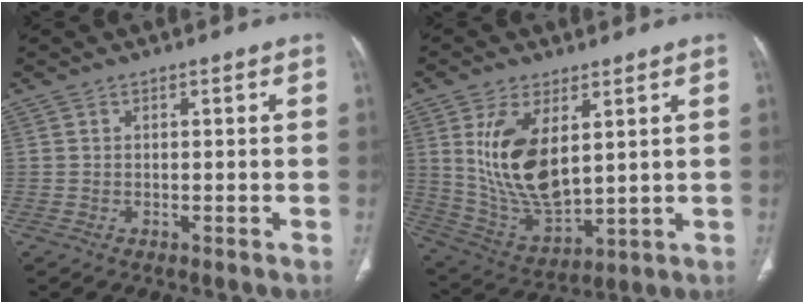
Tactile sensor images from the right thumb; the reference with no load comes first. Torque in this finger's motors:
{"motor_torque": [-1.41, 1.87, 1.45, 0.38, 0.20]}